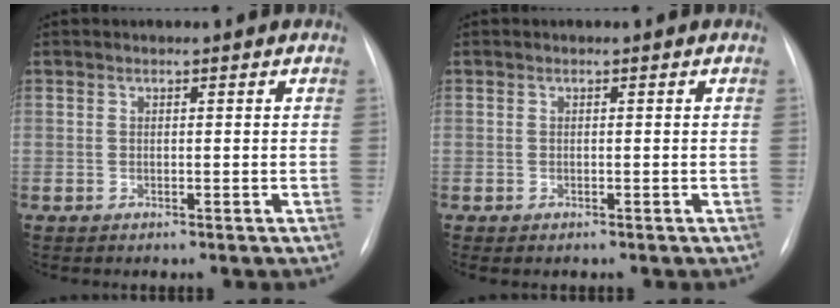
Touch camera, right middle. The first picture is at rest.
{"total": 0.9, "force": [-0.6, 0.3, 0.4], "torque": [-0.006, -0.002, -0.005]}